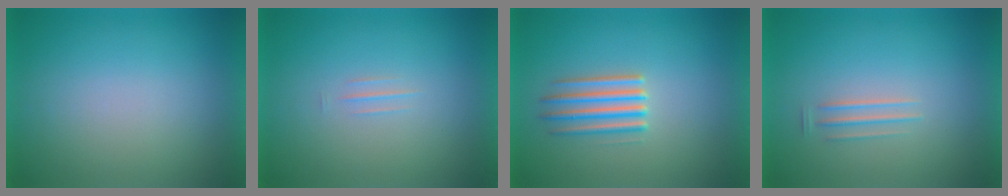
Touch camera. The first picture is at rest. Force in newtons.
{"total": 1.2}
{"total": 2.5}
{"total": 1.6}